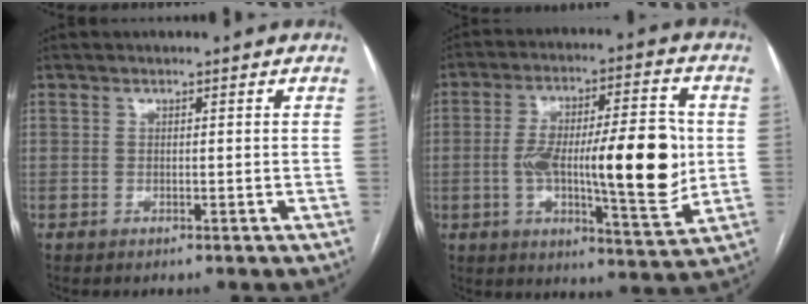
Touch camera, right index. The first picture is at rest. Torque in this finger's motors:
{"motor_torque": [1.22, 0.32, 1.05, 0.21]}